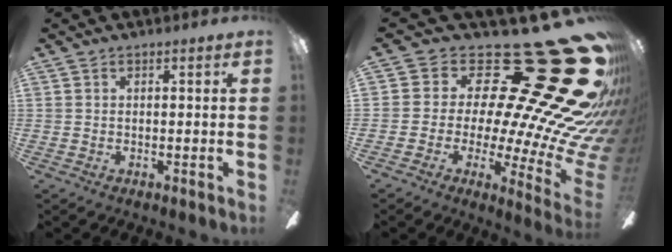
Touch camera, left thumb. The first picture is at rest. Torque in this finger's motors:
{"motor_torque": [1.67, 1.70, -0.15, -0.03, -0.04]}